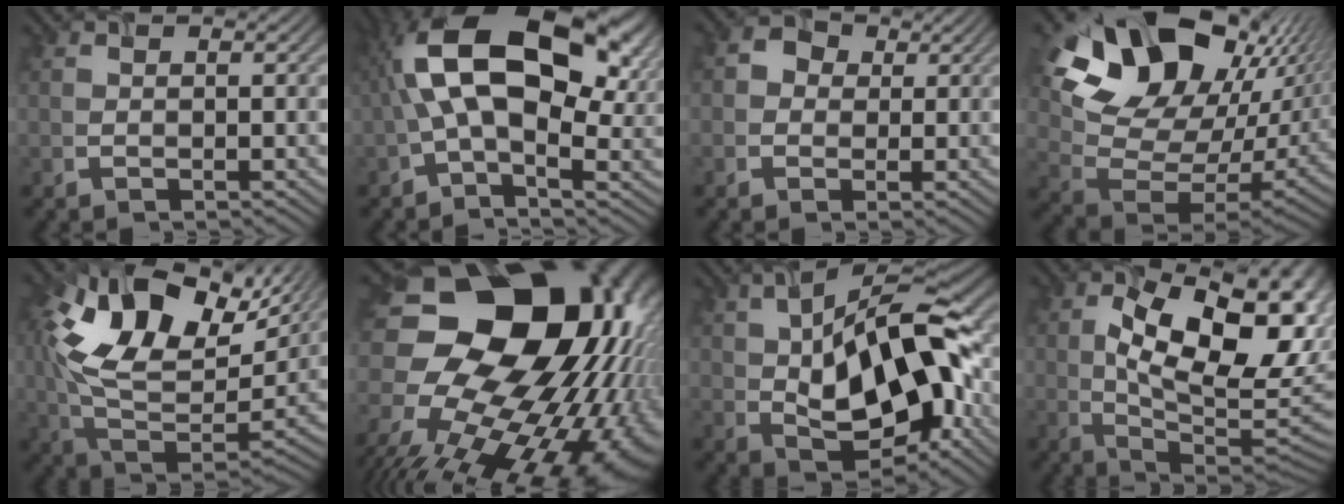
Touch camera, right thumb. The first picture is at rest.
{"total": 15.8, "force": [2.8, 8.3, 13.2], "torque": [-0.243, 0.016, 0.041]}
{"total": 2.0, "force": [-0.1, 2.0, 0.1], "torque": [0.001, 0.001, -0.005]}
{"total": 18.5, "force": [9.1, 12.0, 10.7], "torque": [-0.200, 0.003, 0.188]}
{"total": 18.8, "force": [5.9, 11.4, 13.7], "torque": [-0.308, 0.004, 0.114]}
{"total": 22.6, "force": [-1.9, 17.1, 14.7], "torque": [-0.265, -0.024, -0.051]}
{"total": 16.3, "force": [0.3, 8.5, 13.9], "torque": [-0.233, 0.010, -0.002]}
{"total": 15.9, "force": [2.0, 8.9, 13.1], "torque": [-0.186, -0.006, 0.035]}